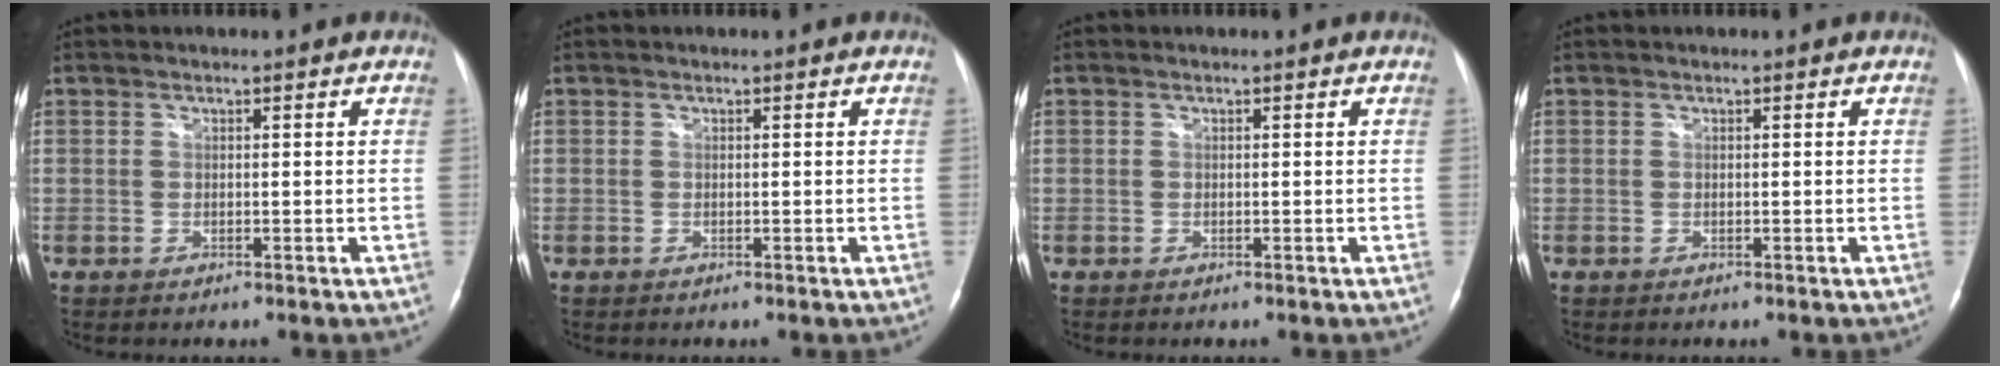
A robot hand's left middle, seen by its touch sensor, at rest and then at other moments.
{"total": 0.0}
{"total": 0.0}
{"total": 0.0}